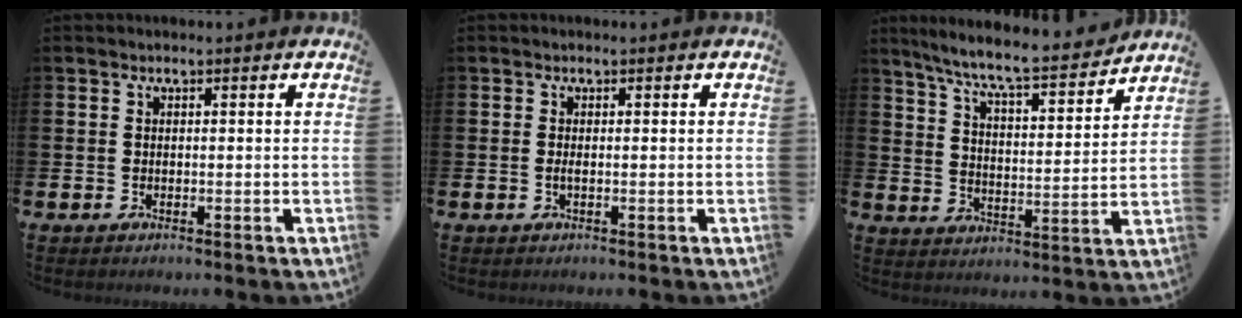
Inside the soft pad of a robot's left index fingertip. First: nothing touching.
{"total": 0.6, "force": [-0.1, 0.1, 0.6], "torque": [-0.014, 0.000, -0.002]}
{"total": 8.3, "force": [7.6, 0.6, 3.2], "torque": [-0.085, -0.056, 0.128]}